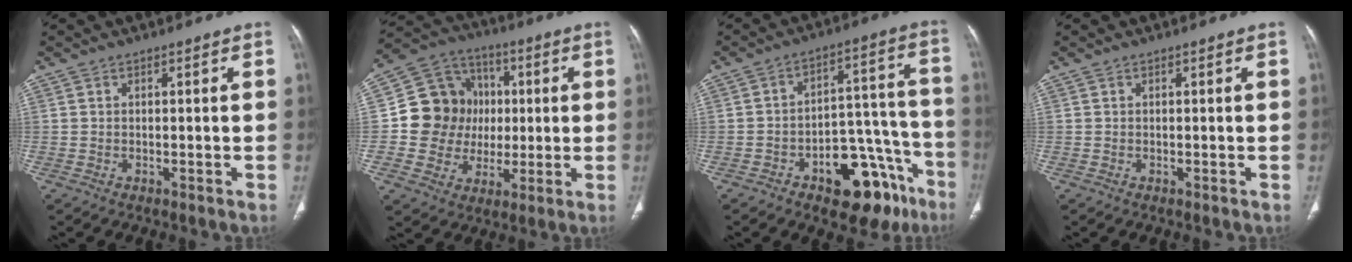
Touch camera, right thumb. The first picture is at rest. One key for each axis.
{"total": 15.5, "fx": 0.8, "fy": 14.0, "fz": 6.6, "tx": -0.076, "ty": 0.026, "tz": 0.021}
{"total": 18.2, "fx": -10.2, "fy": 9.2, "fz": 11.9, "tx": -0.091, "ty": 0.094, "tz": -0.137}
{"total": 0.0}